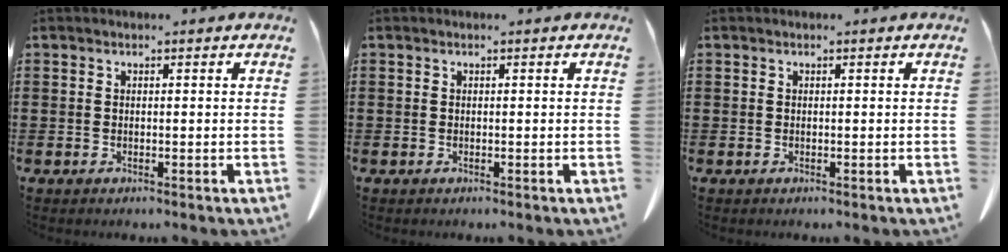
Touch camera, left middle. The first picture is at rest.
{"total": 0.0}
{"total": 0.0}